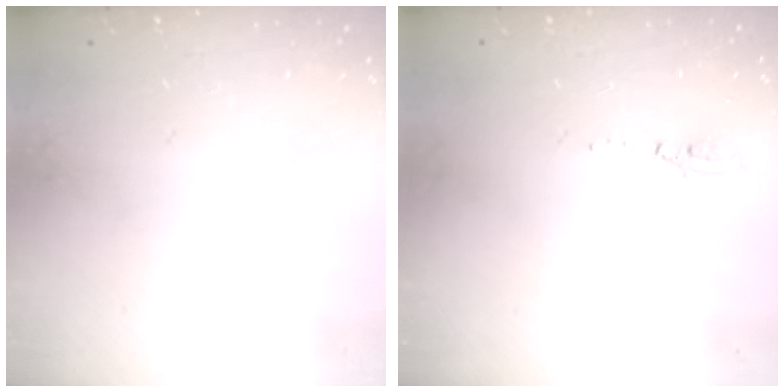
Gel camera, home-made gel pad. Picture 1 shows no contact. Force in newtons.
{"total": 3.5, "press": 3.3, "slide": 1.1}